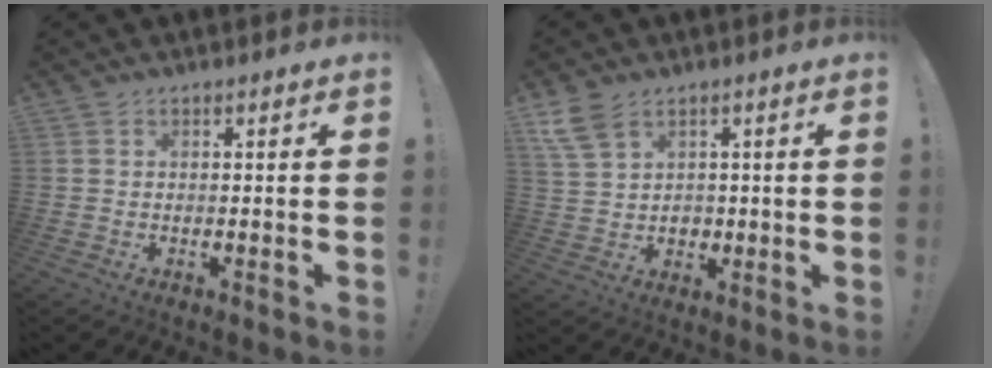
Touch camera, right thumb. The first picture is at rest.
{"total": 8.8, "force": [4.6, 6.2, 4.2], "torque": [-0.096, -0.013, 0.093]}